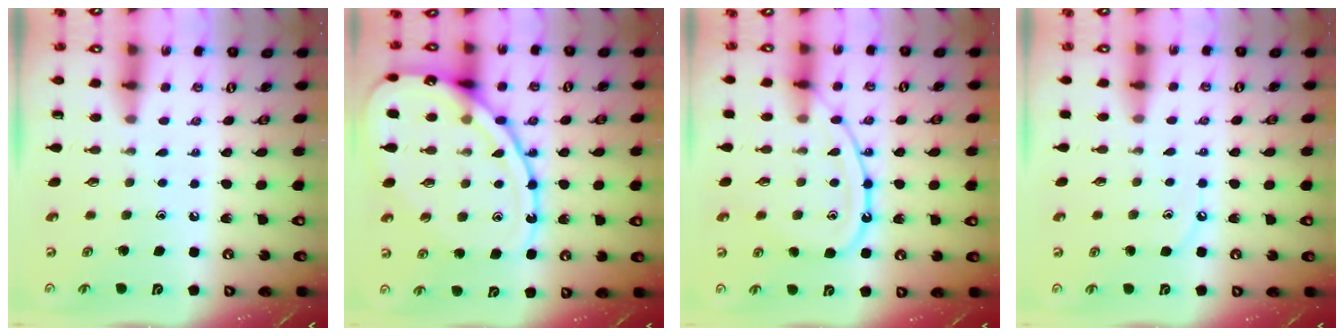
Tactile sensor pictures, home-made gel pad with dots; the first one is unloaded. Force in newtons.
{"total": 18.1, "press": 18.0, "slide": 1.6}
{"total": 12.8, "press": 12.8, "slide": 1.4}
{"total": 4.5, "press": 4.5, "slide": 0.3}